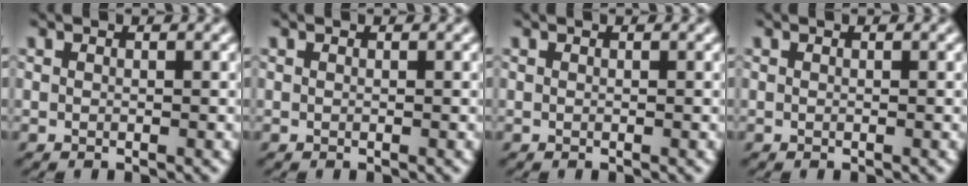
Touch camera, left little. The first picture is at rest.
{"total": 0.0}
{"total": 0.0}
{"total": 0.0}